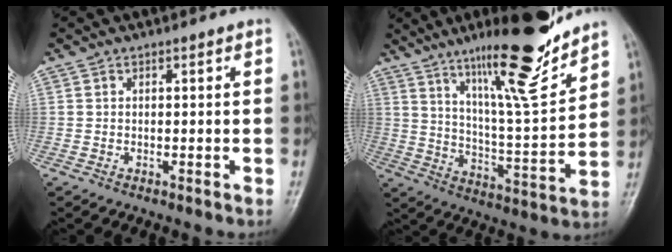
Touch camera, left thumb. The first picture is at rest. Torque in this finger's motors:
{"motor_torque": [2.02, 0.08, 1.58, -1.19, 0.42]}